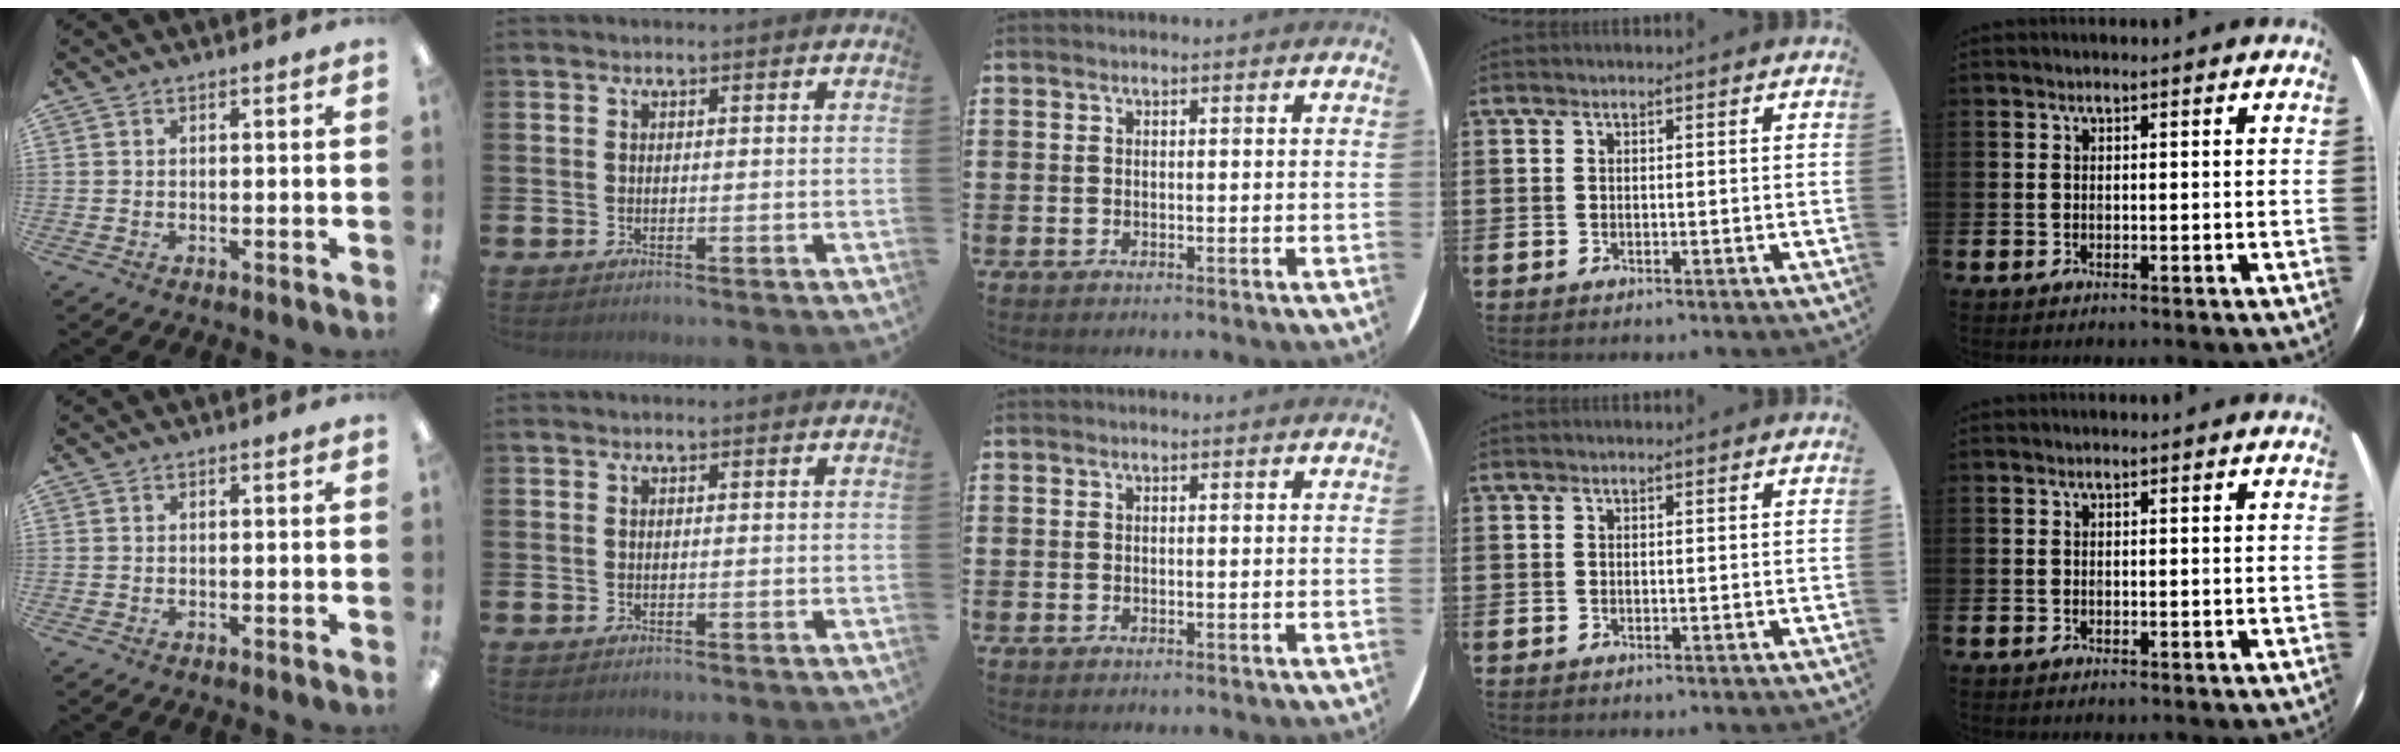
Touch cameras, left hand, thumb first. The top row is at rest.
{}